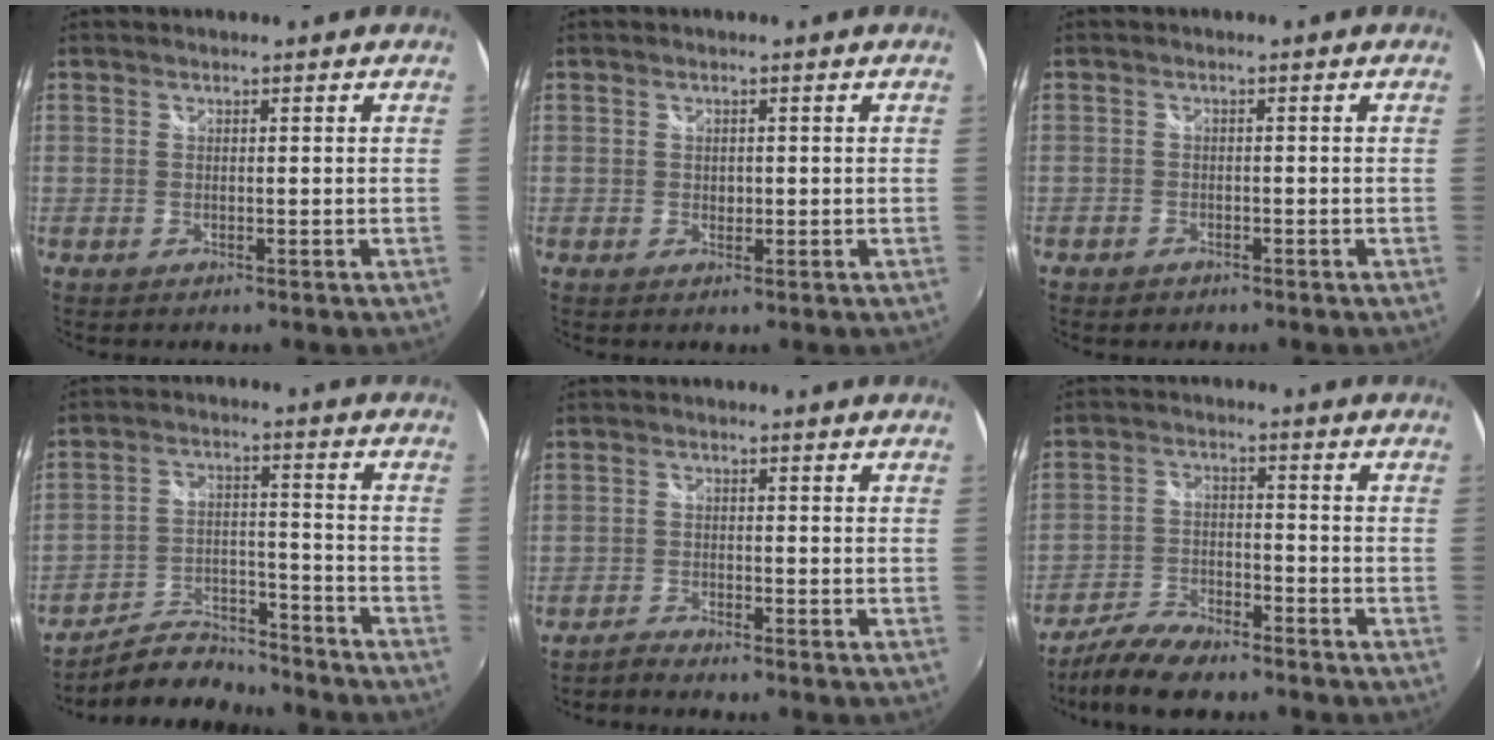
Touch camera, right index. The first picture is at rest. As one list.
[{"total": 1.1, "force": [0.0, 0.9, 0.7], "torque": [-0.008, 0.001, 0.001]}, {"total": 2.2, "force": [-1.5, 1.5, 0.3], "torque": [-0.013, -0.001, -0.025]}, {"total": 11.2, "force": [-10.6, 2.8, 2.2], "torque": [-0.059, 0.011, -0.176]}, {"total": 2.3, "force": [-2.3, 0.1, 0.3], "torque": [-0.016, -0.006, -0.049]}, {"total": 9.1, "force": [-7.7, 2.6, 4.0], "torque": [-0.097, -0.008, -0.143]}]